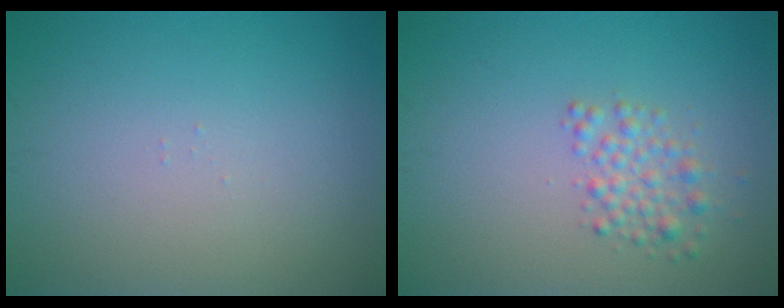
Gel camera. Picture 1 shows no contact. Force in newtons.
{"total": 2.2, "press": 2.2, "slide": 0.1}